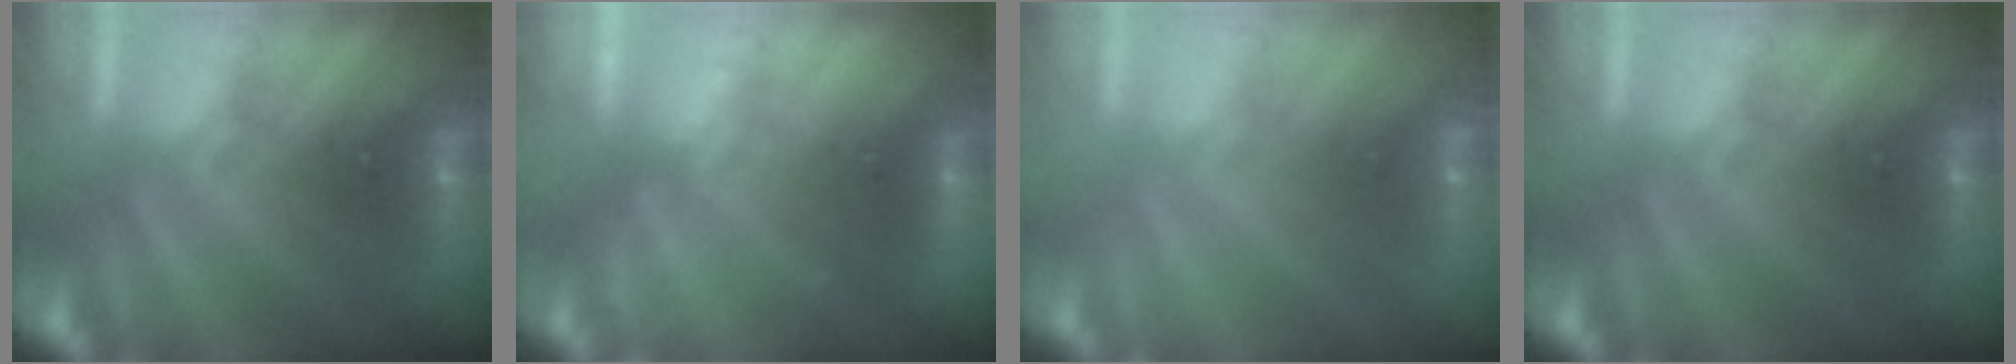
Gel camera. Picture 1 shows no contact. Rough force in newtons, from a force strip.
{"total": 2.2}
{"total": 3.3}
{"total": 0.0}